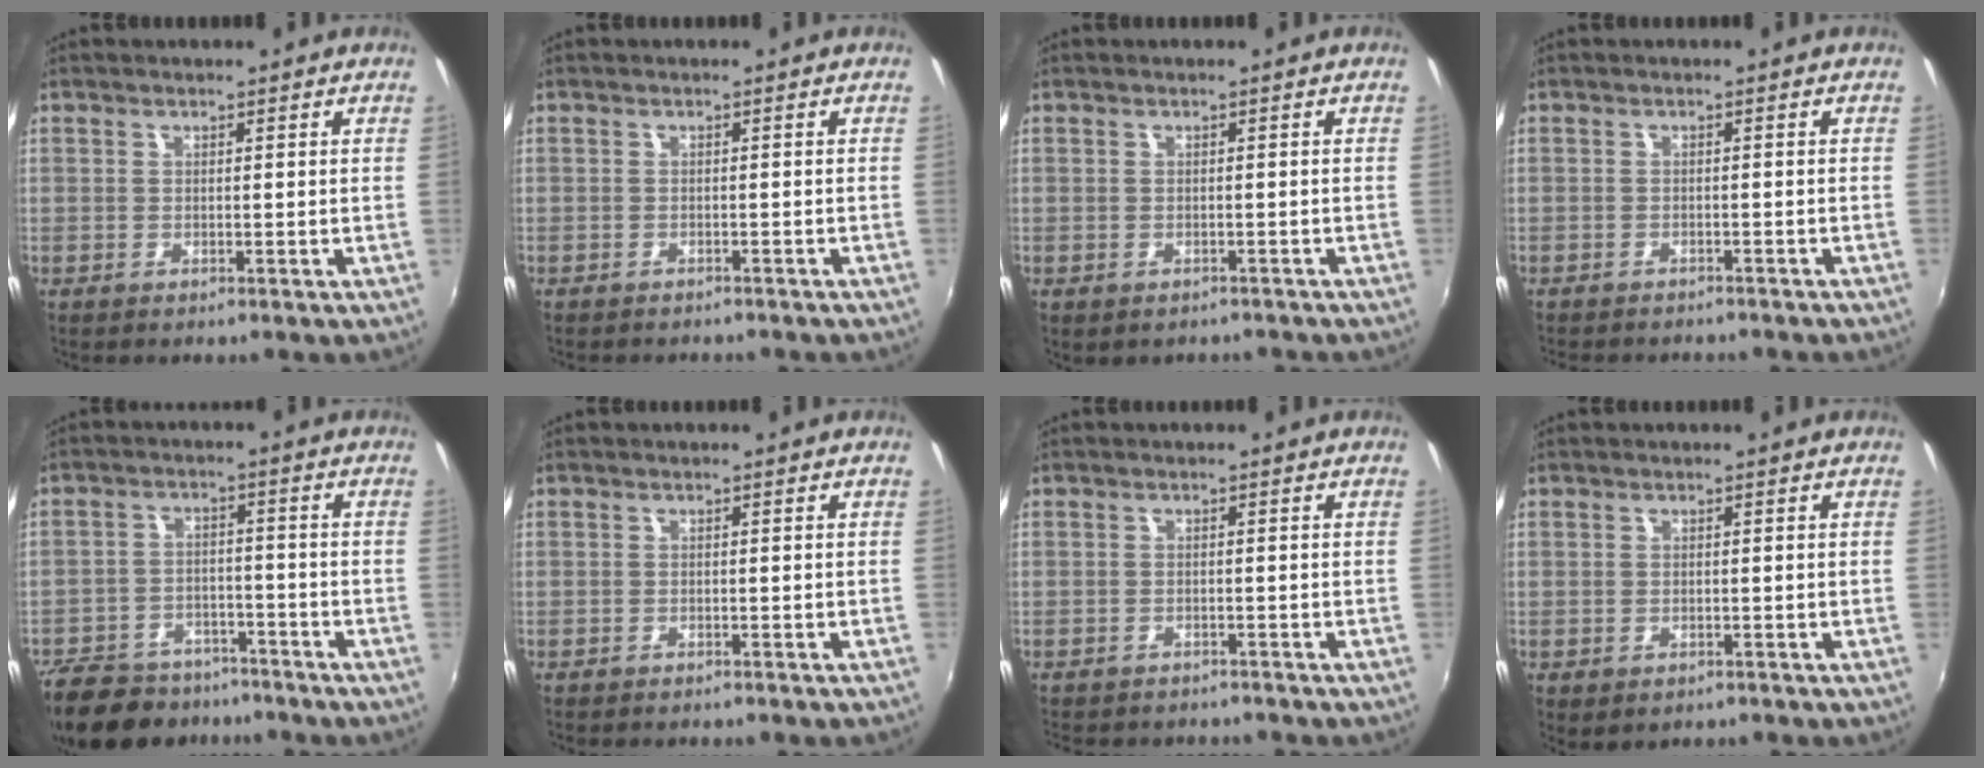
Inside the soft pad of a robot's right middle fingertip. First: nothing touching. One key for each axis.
{"total": 3.2, "fx": -2.9, "fy": 0.8, "fz": 1.0, "tx": -0.027, "ty": -0.011, "tz": -0.041}
{"total": 2.7, "fx": -2.1, "fy": 1.4, "fz": 1.1, "tx": -0.025, "ty": -0.013, "tz": -0.025}
{"total": 5.5, "fx": -5.0, "fy": 1.4, "fz": 2.0, "tx": -0.049, "ty": -0.015, "tz": -0.070}
{"total": 17.8, "fx": -14.0, "fy": 8.8, "fz": 6.6, "tx": -0.173, "ty": 0.003, "tz": -0.206}
{"total": 2.8, "fx": -2.6, "fy": 0.5, "fz": 1.0, "tx": -0.030, "ty": -0.010, "tz": -0.038}
{"total": 7.0, "fx": -6.3, "fy": 2.1, "fz": 2.1, "tx": -0.055, "ty": -0.020, "tz": -0.092}
{"total": 3.2, "fx": -1.9, "fy": 1.9, "fz": 1.8, "tx": -0.035, "ty": -0.018, "tz": -0.024}